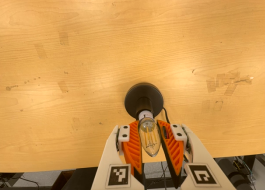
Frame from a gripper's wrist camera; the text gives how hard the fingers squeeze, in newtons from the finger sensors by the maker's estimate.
{"total": 14.2, "left": 14.5, "right": 14.0}